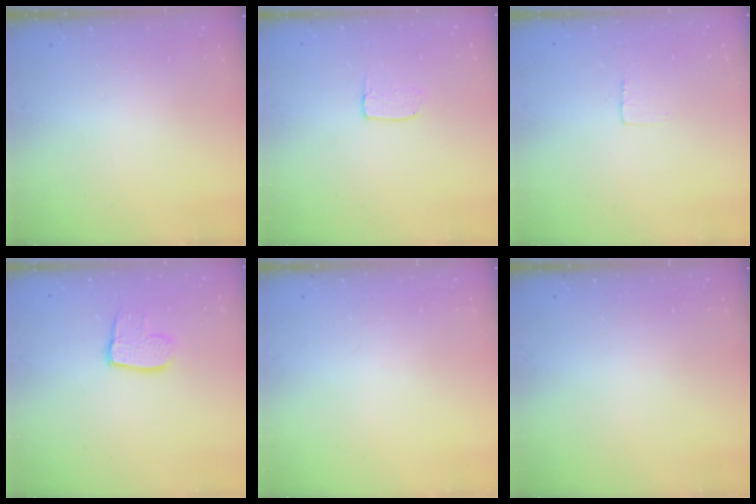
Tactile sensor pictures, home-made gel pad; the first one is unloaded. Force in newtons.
{"total": 4.1, "press": 4.1, "slide": 0.3}
{"total": 3.0, "press": 3.0, "slide": 0.2}
{"total": 9.5, "press": 9.4, "slide": 0.8}
{"total": 0.0}
{"total": 0.0}